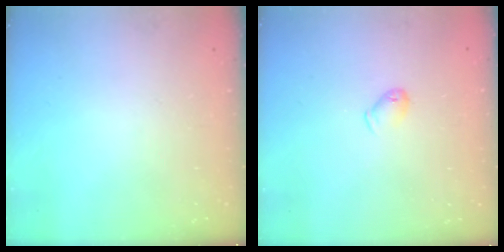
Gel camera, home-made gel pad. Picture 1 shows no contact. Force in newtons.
{"total": 4.8, "press": 4.7, "slide": 0.9}